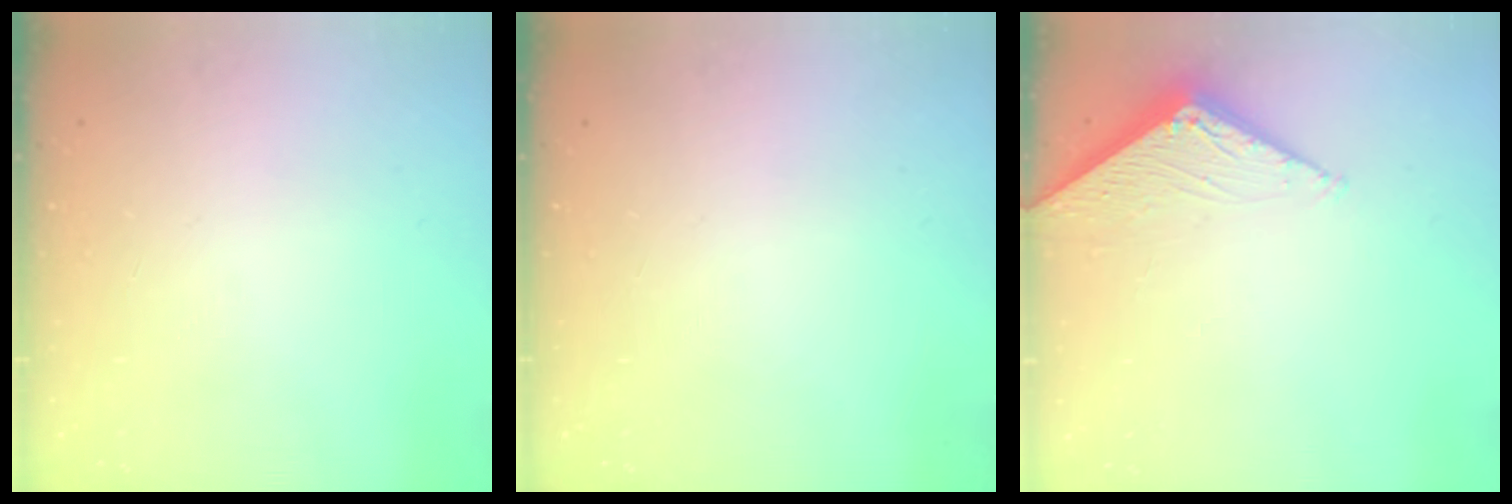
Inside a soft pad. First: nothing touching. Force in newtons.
{"total": 0.0}
{"total": 3.1, "press": 3.1, "slide": 0.4}